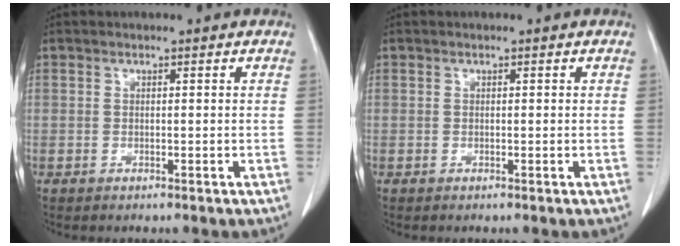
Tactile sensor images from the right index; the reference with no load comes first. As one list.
[{"total": 0.0}]